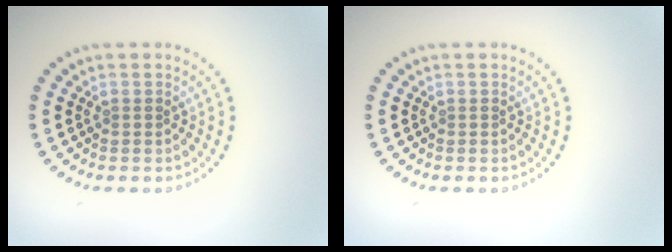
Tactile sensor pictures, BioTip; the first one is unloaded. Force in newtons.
{"total": 0.0}